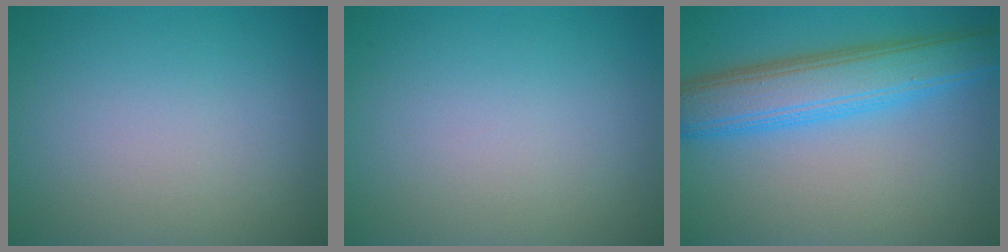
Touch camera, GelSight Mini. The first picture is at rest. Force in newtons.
{"total": 0.0}
{"total": 6.7, "press": 6.7, "slide": 0.2}